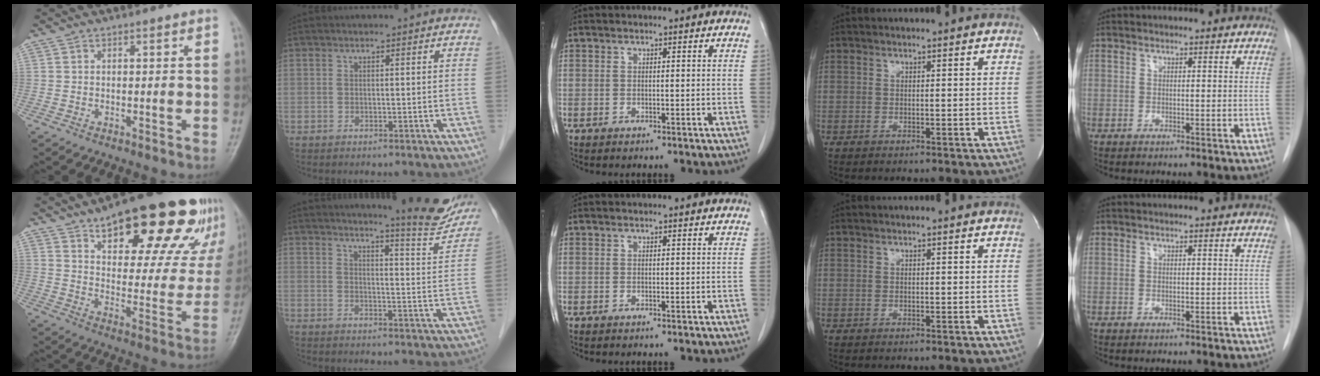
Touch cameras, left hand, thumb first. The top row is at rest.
{"thumb": {"total": 25.2, "force": [15.5, 10.1, 17.1], "torque": [-0.186, -0.039, 0.216]}, "index": {"total": 10.9, "force": [10.4, 0.2, 3.2], "torque": [-0.035, -0.041, 0.118]}}